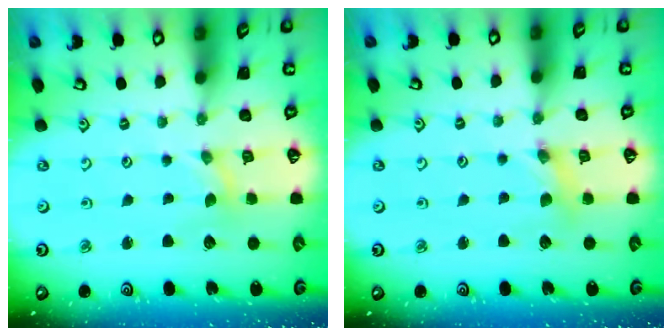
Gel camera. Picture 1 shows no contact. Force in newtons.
{"total": 2.7, "press": 2.7, "slide": 0.3}